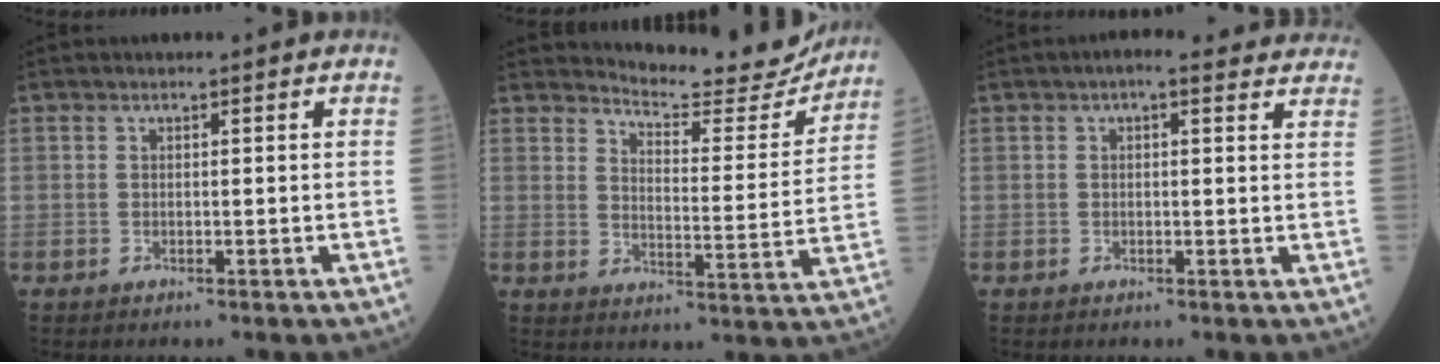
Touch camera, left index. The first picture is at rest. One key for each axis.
{"total": 12.3, "fx": 12.2, "fy": 1.3, "fz": 1.0, "tx": -0.013, "ty": -0.042, "tz": 0.154}
{"total": 7.4, "fx": 6.1, "fy": 1.9, "fz": 3.7, "tx": -0.042, "ty": 0.025, "tz": 0.060}